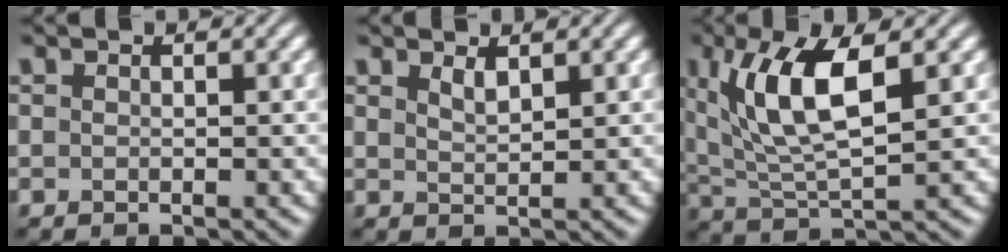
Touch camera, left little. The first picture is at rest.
{"total": 1.3, "force": [1.0, 0.3, 0.8], "torque": [-0.017, -0.001, 0.021]}
{"total": 8.2, "force": [2.7, 2.8, 7.2], "torque": [-0.146, 0.001, 0.050]}